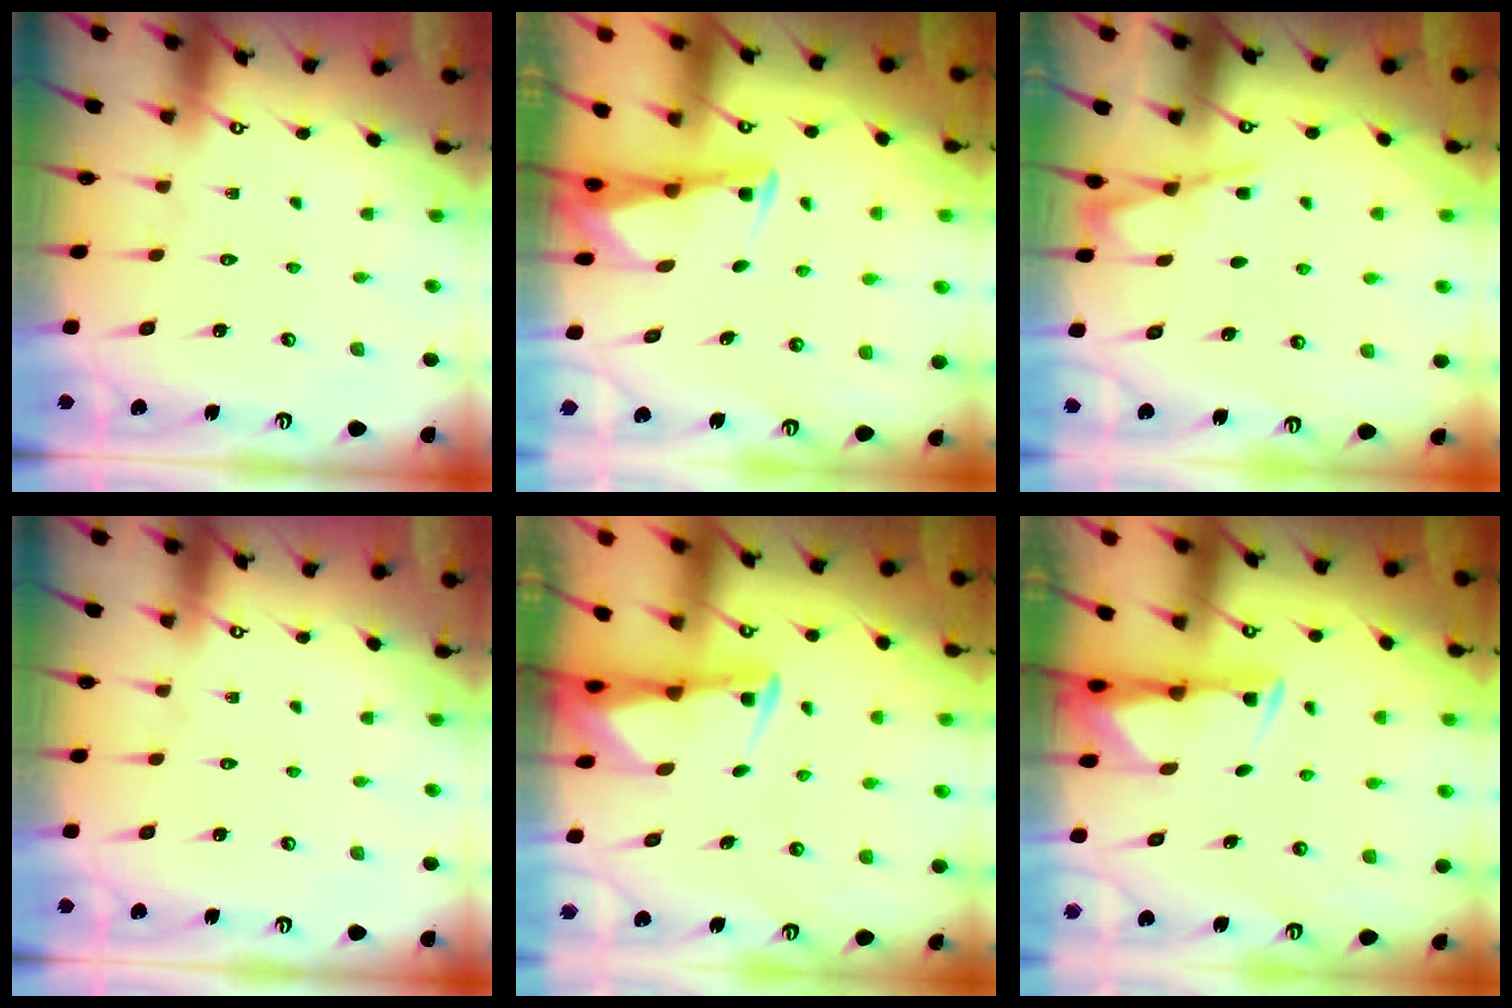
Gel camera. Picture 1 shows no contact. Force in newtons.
{"total": 2.9, "press": 2.9, "slide": 0.4}
{"total": 3.8, "press": 3.7, "slide": 0.7}
{"total": 0.0}
{"total": 2.8, "press": 2.7, "slide": 0.6}
{"total": 3.1, "press": 3.0, "slide": 0.5}